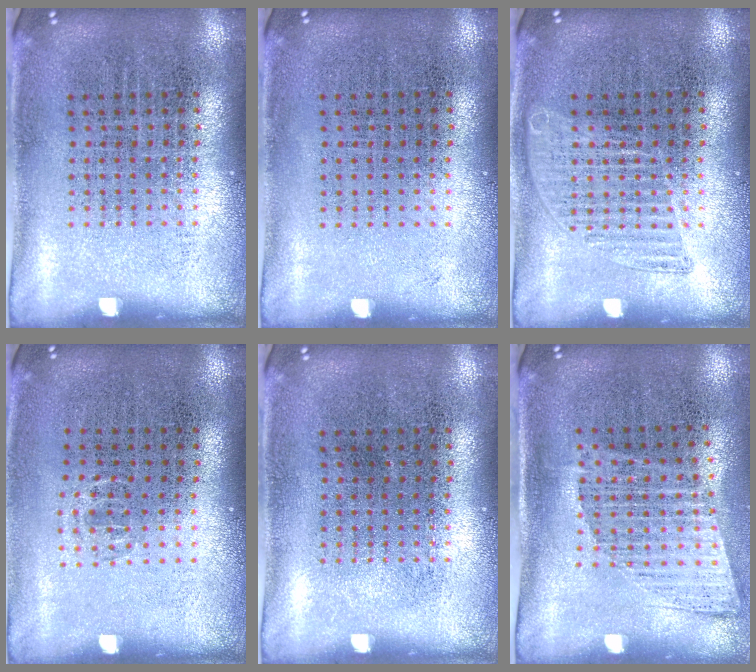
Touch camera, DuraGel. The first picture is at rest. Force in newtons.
{"total": 0.0}
{"total": 1.4, "press": 1.4, "slide": 0.1}
{"total": 0.6, "press": 0.4, "slide": 0.4}
{"total": 0.0}
{"total": 1.2, "press": 1.0, "slide": 0.7}